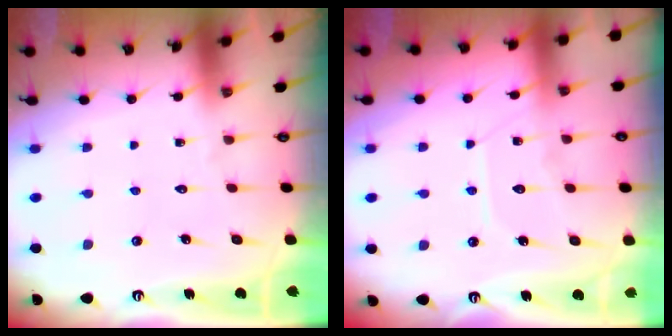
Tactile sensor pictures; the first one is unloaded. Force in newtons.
{"total": 8.1, "press": 8.1, "slide": 0.8}